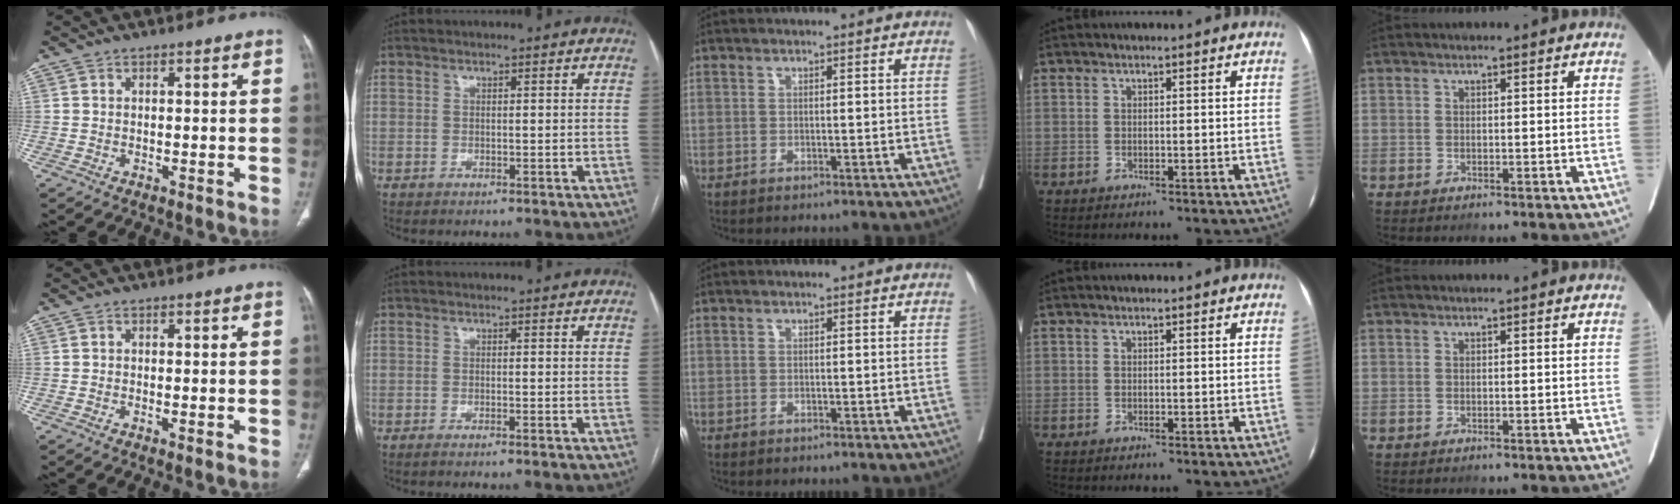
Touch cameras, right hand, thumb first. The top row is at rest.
{"thumb": {"total": 0.9, "force": [-0.2, 0.2, 0.9], "torque": [-0.021, -0.004, -0.005]}, "index": {"total": 1.6, "force": [-1.3, -0.3, 1.0], "torque": [-0.012, 0.001, -0.019]}, "middle": {"total": 0.6, "force": [0.6, 0.0, -0.1], "torque": [0.002, 0.004, 0.009]}}